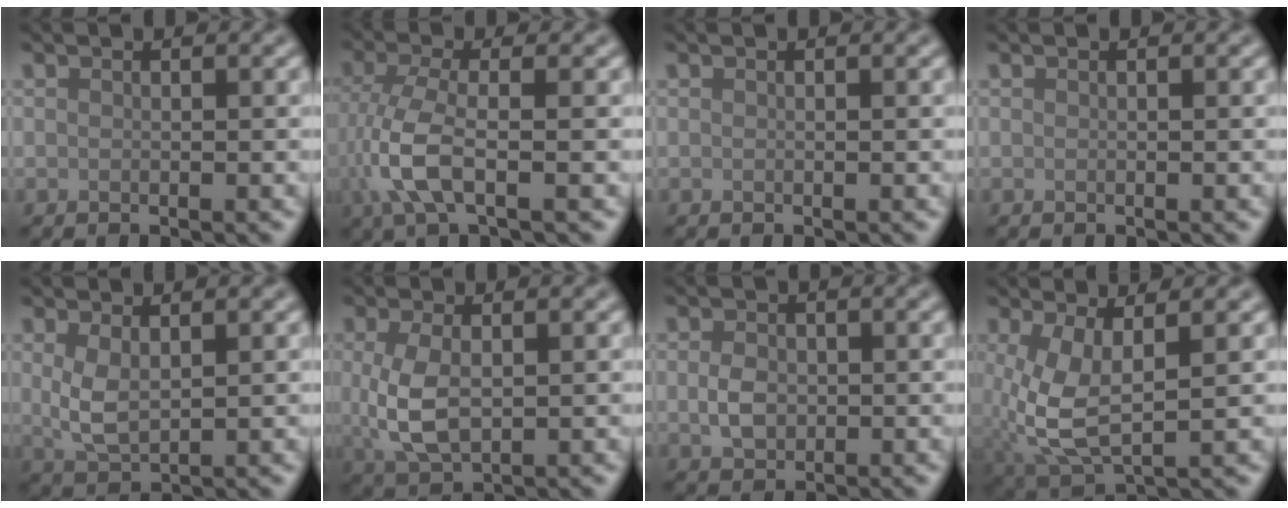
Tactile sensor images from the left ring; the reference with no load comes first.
{"total": 5.0, "force": [-1.3, 1.6, 4.5], "torque": [-0.109, -0.005, -0.031]}
{"total": 0.0}
{"total": 0.0}
{"total": 2.9, "force": [0.7, 1.4, 2.5], "torque": [-0.057, -0.005, 0.018]}
{"total": 4.7, "force": [0.0, 2.7, 3.9], "torque": [-0.095, -0.005, 0.005]}
{"total": 2.3, "force": [-0.1, 1.8, 1.5], "torque": [-0.031, -0.002, -0.005]}
{"total": 5.5, "force": [0.0, 2.3, 5.0], "torque": [-0.119, -0.007, 0.004]}